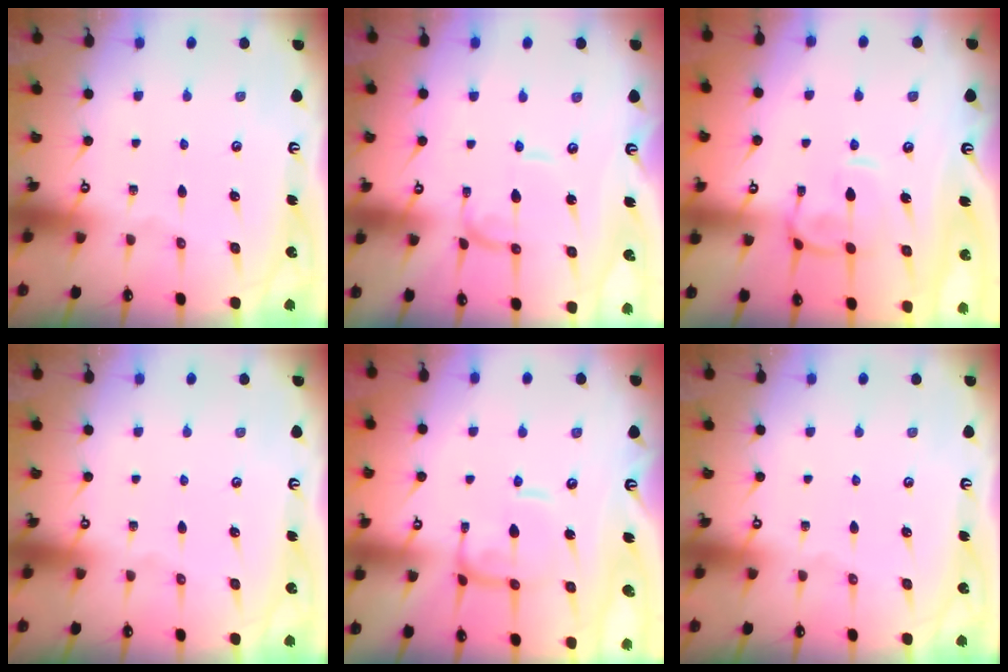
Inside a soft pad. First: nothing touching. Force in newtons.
{"total": 0.9, "press": 0.9, "slide": 0.1}
{"total": 2.6, "press": 2.5, "slide": 0.9}
{"total": 0.0}
{"total": 3.9, "press": 3.8, "slide": 0.7}
{"total": 0.0}